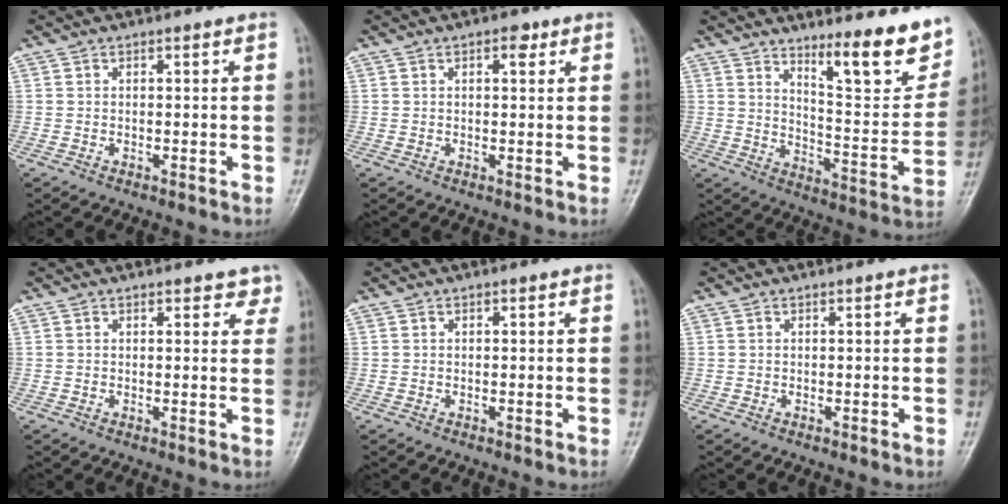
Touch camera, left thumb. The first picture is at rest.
{"total": 2.4, "force": [1.1, 1.1, 1.8], "torque": [-0.017, -0.001, 0.013]}
{"total": 15.7, "force": [10.3, 4.0, 11.1], "torque": [-0.113, -0.076, 0.161]}
{"total": 2.6, "force": [2.0, 1.3, 1.1], "torque": [0.016, -0.006, 0.017]}
{"total": 0.0}
{"total": 0.0}